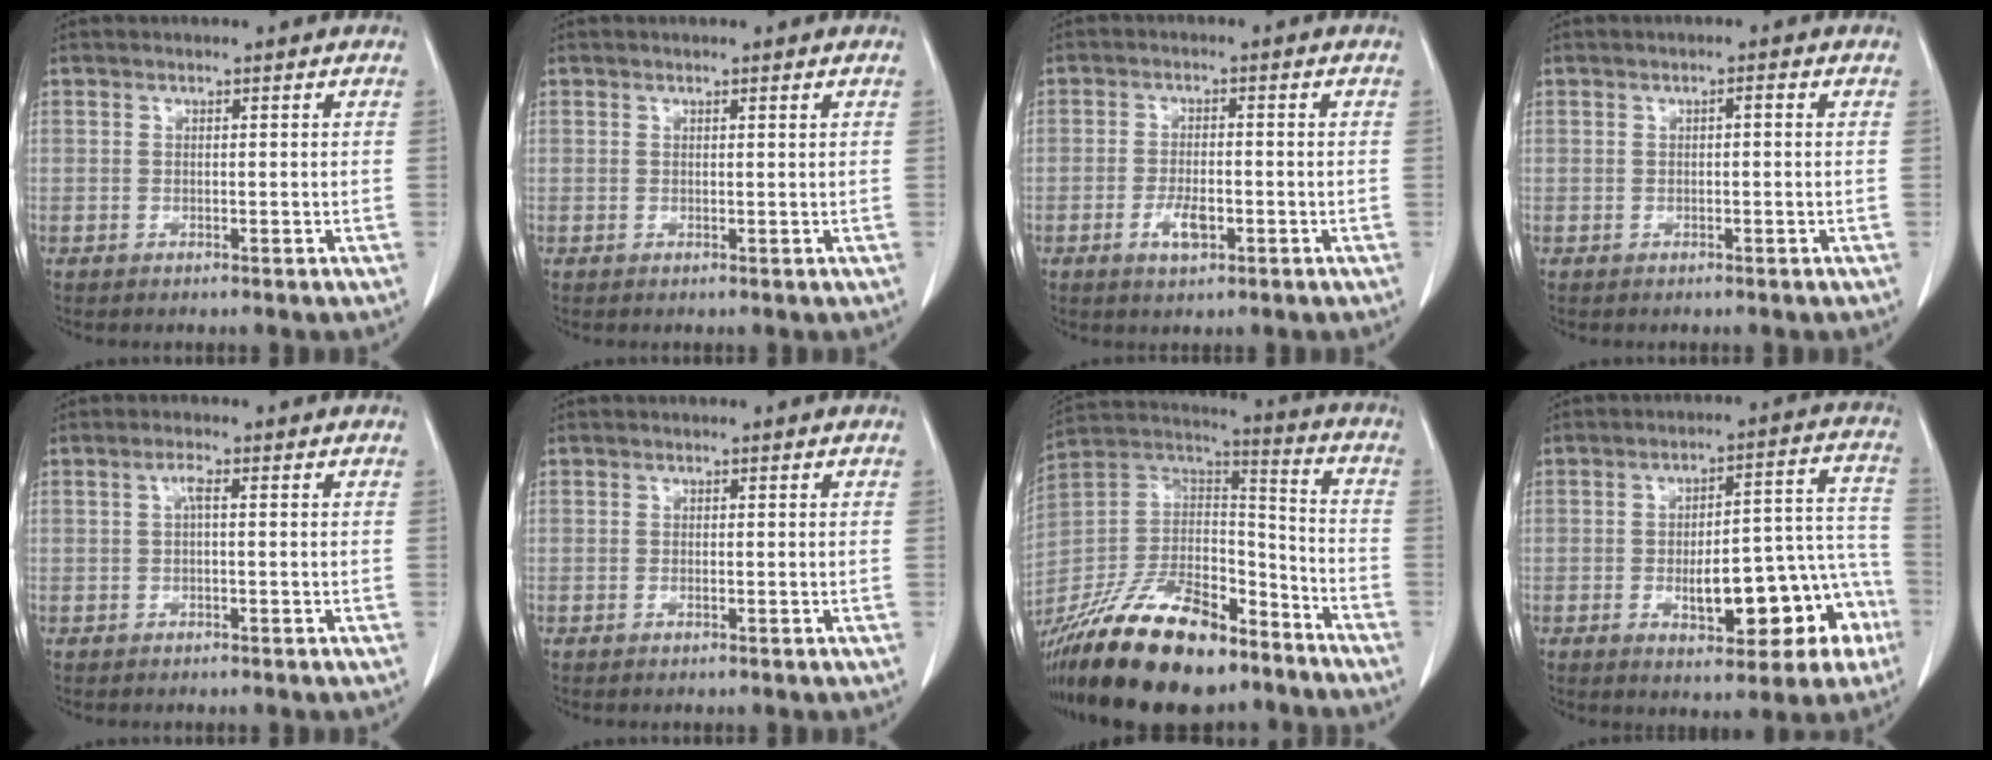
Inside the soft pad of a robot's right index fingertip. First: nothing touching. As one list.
[{"total": 0.5, "force": [0.3, 0.2, 0.4], "torque": [-0.013, 0.006, 0.007]}, {"total": 4.5, "force": [-1.8, 2.0, 3.7], "torque": [-0.070, 0.002, -0.026]}, {"total": 1.2, "force": [0.2, 0.5, 1.1], "torque": [-0.022, 0.008, 0.005]}, {"total": 2.0, "force": [0.3, 0.6, 1.8], "torque": [-0.042, 0.006, 0.007]}, {"total": 0.7, "force": [-0.2, 0.4, 0.6], "torque": [-0.015, 0.000, -0.003]}, {"total": 28.6, "force": [-20.5, 10.7, 16.8], "torque": [-0.352, -0.019, -0.355]}, {"total": 16.8, "force": [-5.7, 6.4, 14.4], "torque": [-0.148, 0.051, -0.063]}]